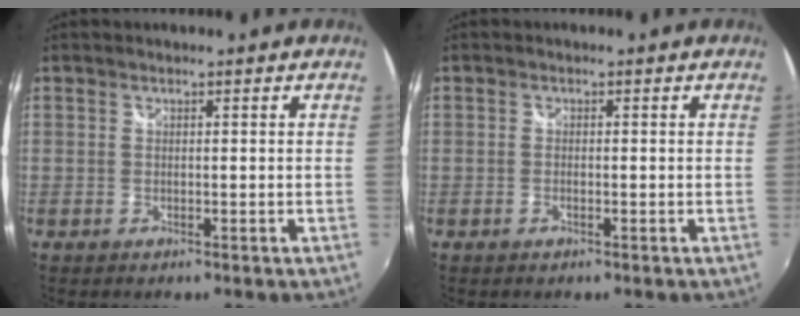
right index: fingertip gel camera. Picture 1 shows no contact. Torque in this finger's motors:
{"motor_torque": [-0.39, 0.21, 0.05, -0.01]}